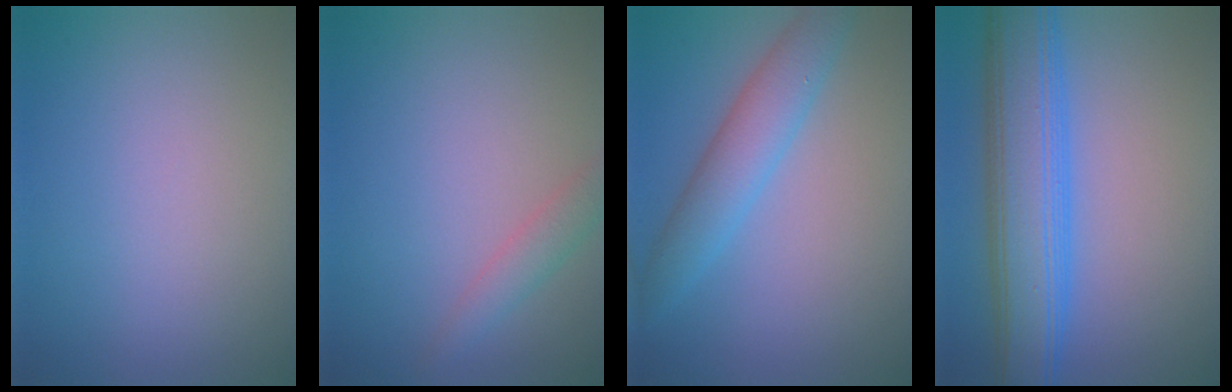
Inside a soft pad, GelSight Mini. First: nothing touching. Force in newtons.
{"total": 1.8, "press": 1.8, "slide": 0.1}
{"total": 3.9, "press": 3.9, "slide": 0.1}
{"total": 8.6, "press": 8.5, "slide": 0.4}